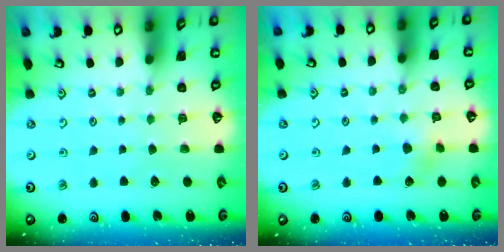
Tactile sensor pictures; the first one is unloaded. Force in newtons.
{"total": 4.1, "press": 4.1, "slide": 0.4}